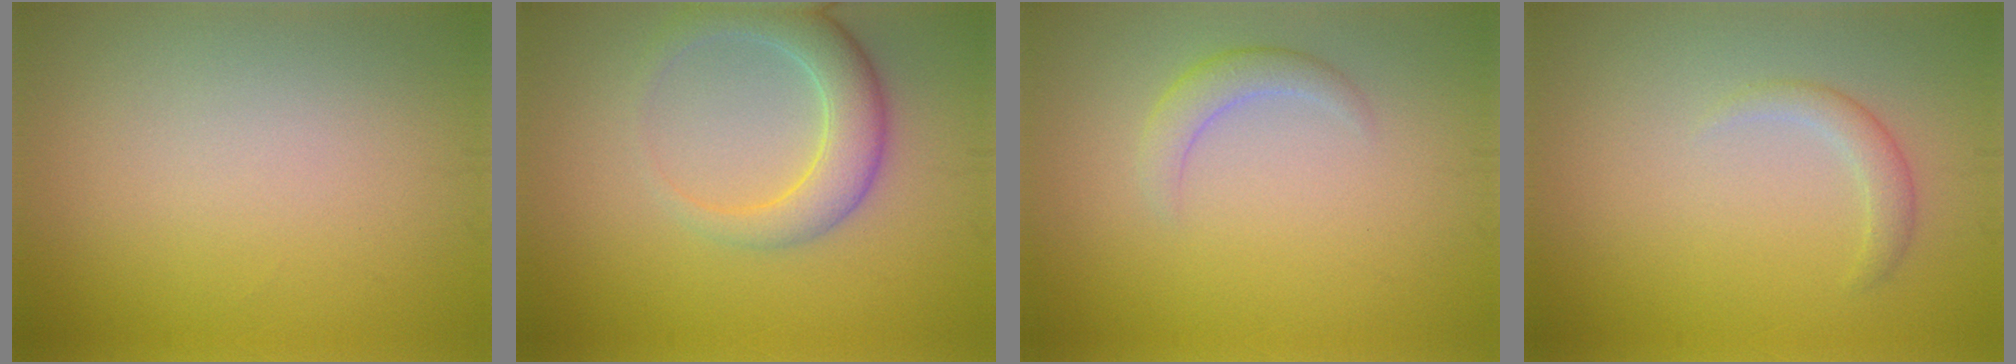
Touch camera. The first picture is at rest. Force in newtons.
{"total": 4.5, "press": 4.5, "slide": 0.4}
{"total": 2.0, "press": 1.9, "slide": 0.2}
{"total": 1.6, "press": 1.6, "slide": 0.1}